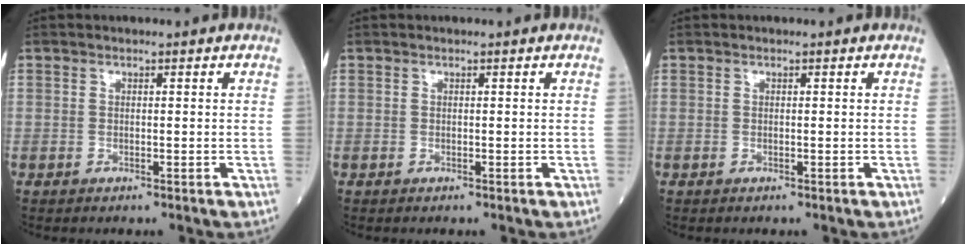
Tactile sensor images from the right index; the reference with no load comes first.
{"total": 0.0}
{"total": 0.0}